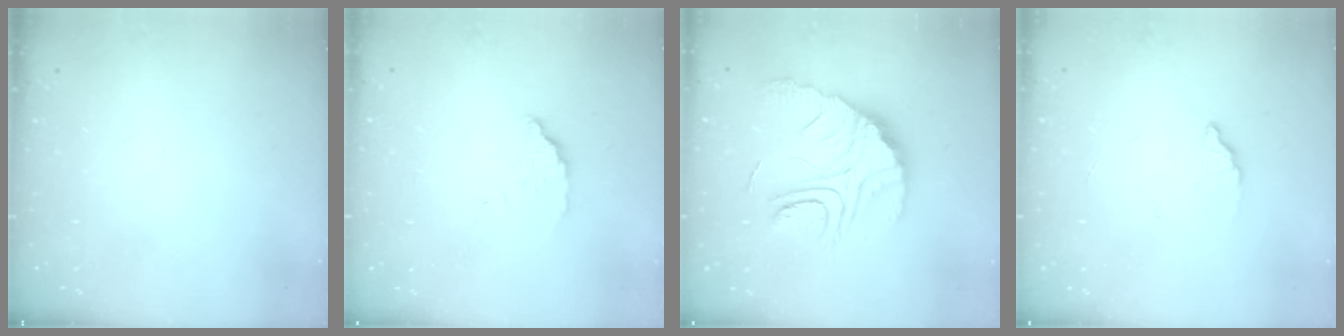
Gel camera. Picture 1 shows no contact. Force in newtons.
{"total": 3.2, "press": 3.2, "slide": 0.1}
{"total": 15.5, "press": 15.4, "slide": 1.4}
{"total": 2.4, "press": 2.4, "slide": 0.1}